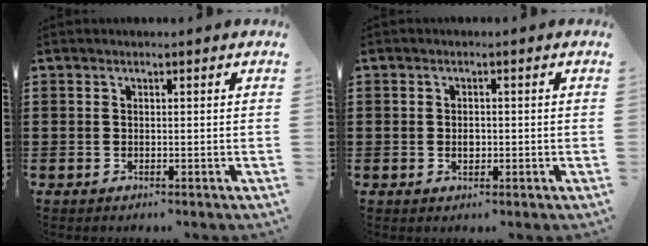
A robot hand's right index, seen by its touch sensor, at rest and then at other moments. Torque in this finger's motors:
{"motor_torque": [0.75, 1.39, 0.00, 0.03]}